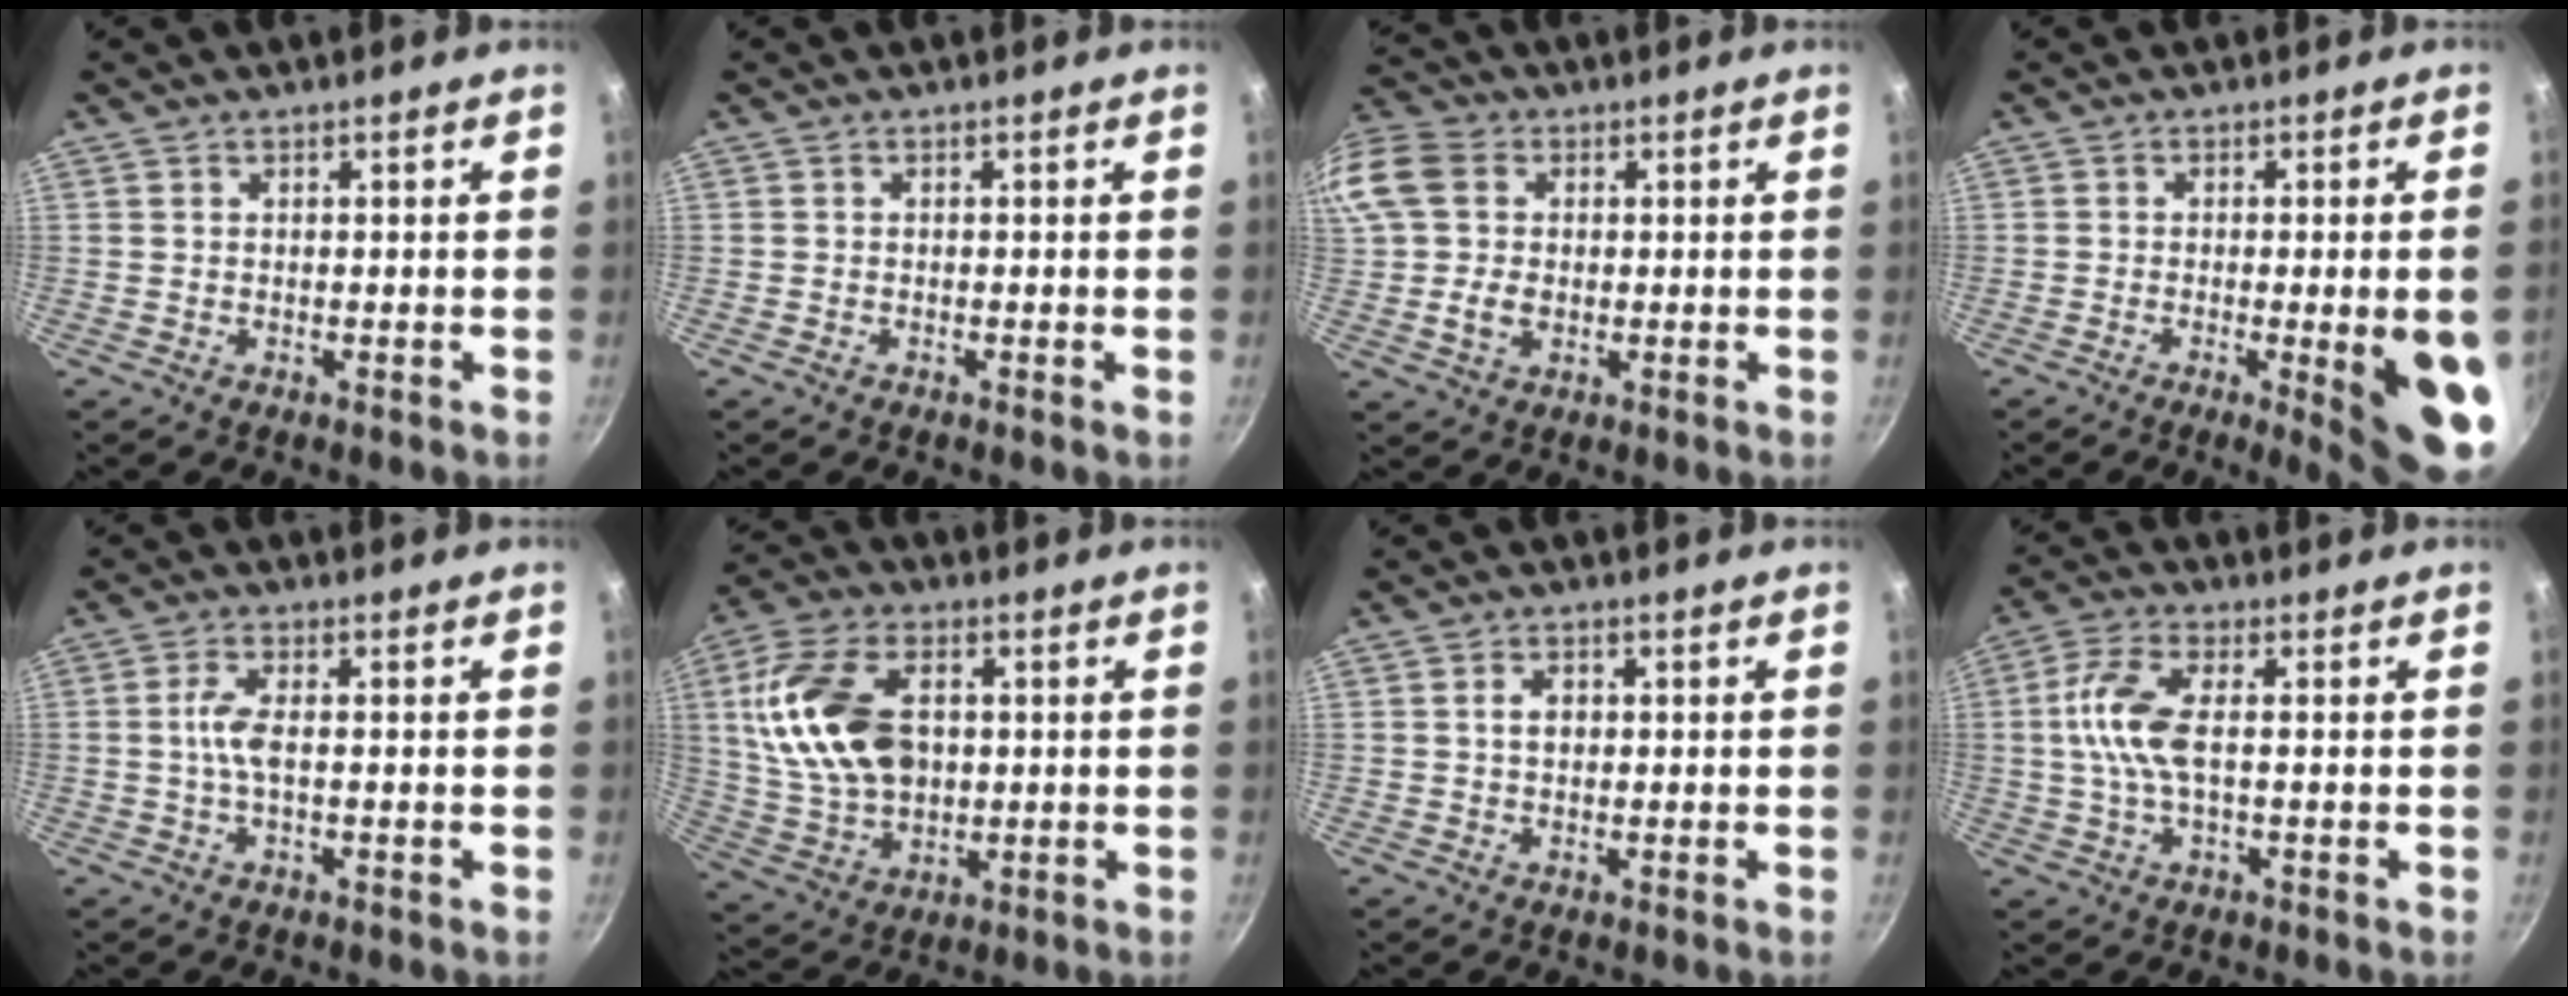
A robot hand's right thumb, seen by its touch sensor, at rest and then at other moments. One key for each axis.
{"total": 0.0}
{"total": 16.5, "fx": 1.5, "fy": 13.3, "fz": 9.6, "tx": -0.228, "ty": 0.030, "tz": 0.020}
{"total": 13.1, "fx": -3.2, "fy": 2.6, "fz": 12.5, "tx": -0.137, "ty": 0.006, "tz": -0.034}
{"total": 4.1, "fx": -0.2, "fy": 1.4, "fz": 3.8, "tx": -0.092, "ty": 0.006, "tz": -0.008}
{"total": 17.6, "fx": 2.7, "fy": 11.5, "fz": 13.1, "tx": -0.241, "ty": 0.005, "tz": 0.056}
{"total": 2.4, "fx": 0.3, "fy": 1.8, "fz": 1.6, "tx": -0.016, "ty": 0.005, "tz": 0.004}
{"total": 8.6, "fx": 0.2, "fy": 3.7, "fz": 7.8, "tx": -0.173, "ty": 0.015, "tz": -0.003}